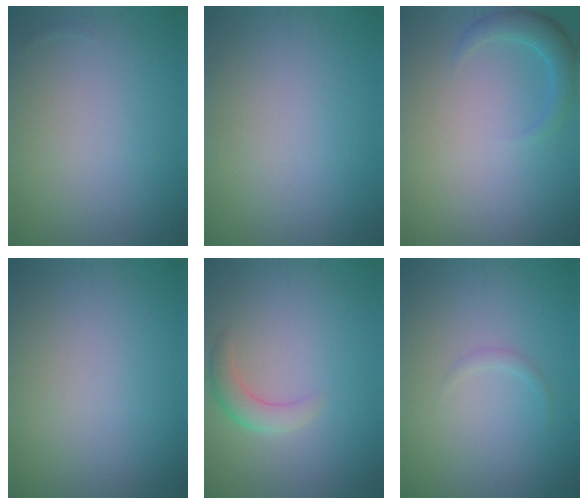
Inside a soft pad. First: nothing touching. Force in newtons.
{"total": 0.0}
{"total": 2.4, "press": 2.4, "slide": 0.1}
{"total": 0.0}
{"total": 2.4, "press": 2.4, "slide": 0.2}
{"total": 0.7, "press": 0.7, "slide": 0.1}